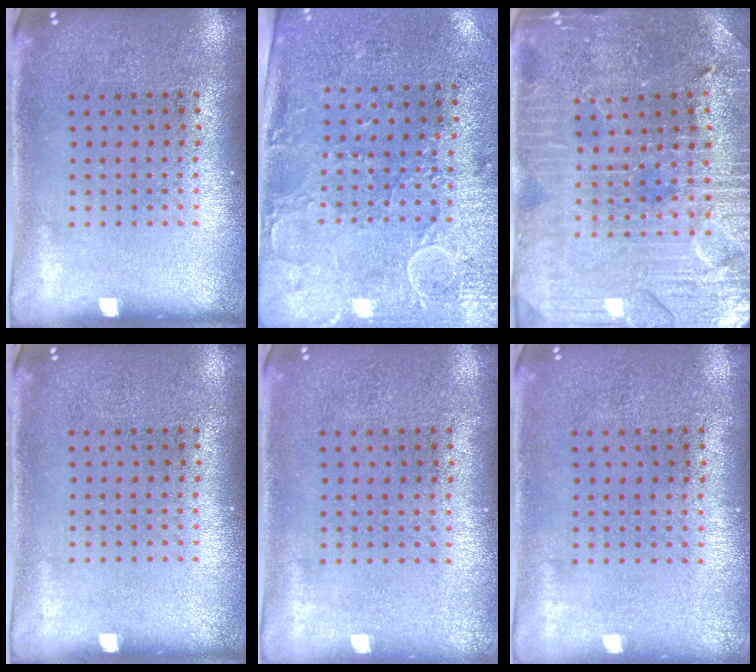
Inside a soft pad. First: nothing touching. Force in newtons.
{"total": 3.0, "press": 2.5, "slide": 1.6}
{"total": 3.3, "press": 3.3, "slide": 0.6}
{"total": 0.0}
{"total": 0.0}
{"total": 0.0}